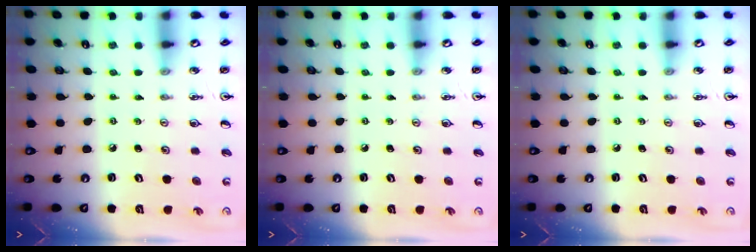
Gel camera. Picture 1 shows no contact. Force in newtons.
{"total": 0.0}
{"total": 0.0}